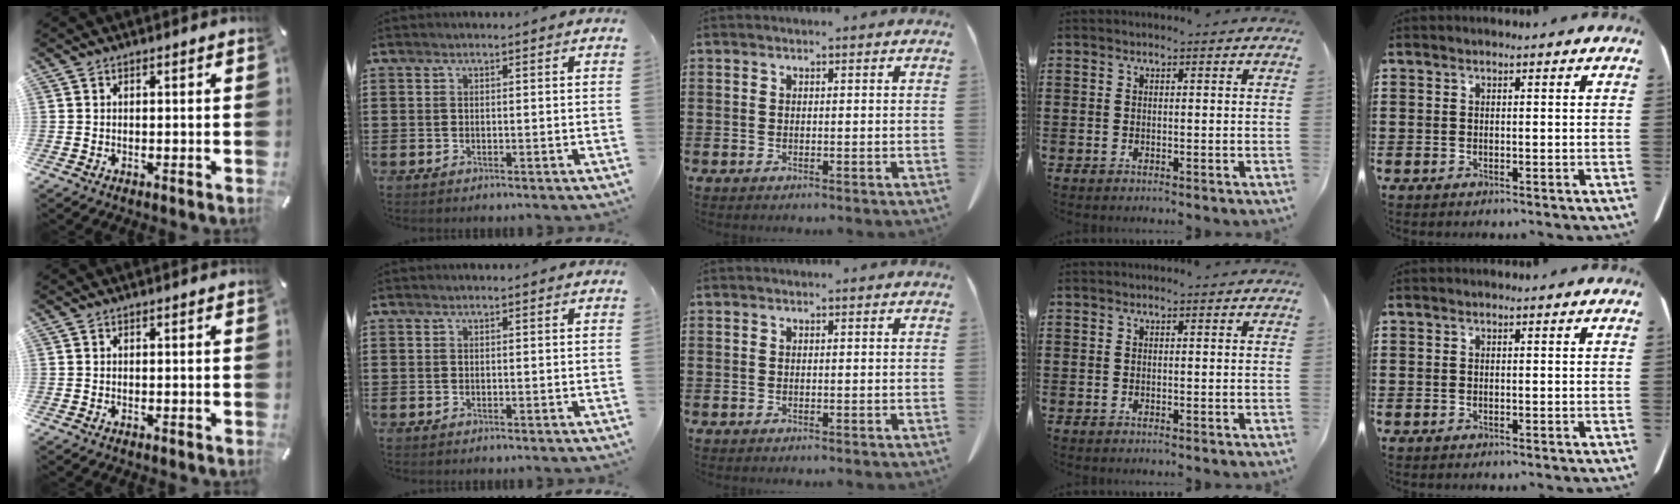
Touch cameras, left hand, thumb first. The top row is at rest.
{}